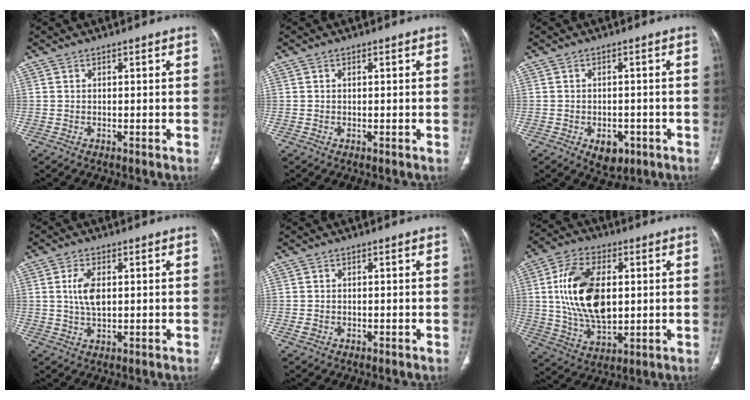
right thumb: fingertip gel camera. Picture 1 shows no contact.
{"total": 0.0}
{"total": 5.1, "force": [-2.2, 3.3, 3.1], "torque": [-0.026, 0.007, -0.020]}
{"total": 5.4, "force": [0.9, 2.8, 4.5], "torque": [-0.088, -0.001, 0.018]}
{"total": 1.1, "force": [-0.3, 0.9, 0.6], "torque": [-0.013, 0.003, -0.003]}
{"total": 17.8, "force": [2.3, 10.3, 14.4], "torque": [-0.256, -0.004, 0.047]}